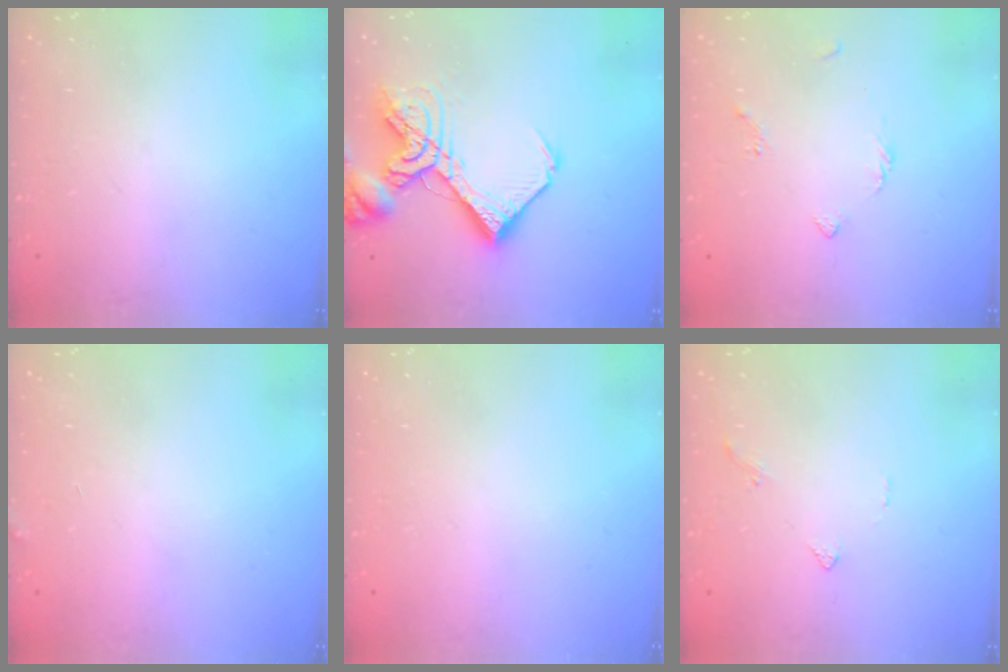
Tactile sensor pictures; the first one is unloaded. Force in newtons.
{"total": 16.5, "press": 16.4, "slide": 2.1}
{"total": 2.4, "press": 2.3, "slide": 0.6}
{"total": 2.0, "press": 2.0, "slide": 0.2}
{"total": 1.9, "press": 1.9, "slide": 0.1}
{"total": 1.4, "press": 1.4, "slide": 0.4}